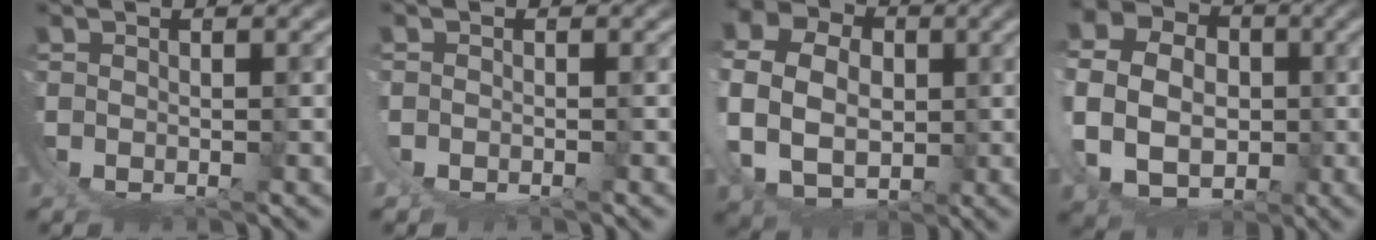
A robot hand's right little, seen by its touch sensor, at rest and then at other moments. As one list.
[{"total": 1.7, "force": [0.2, 1.7, 0.5], "torque": [-0.021, 0.000, 0.001]}, {"total": 13.7, "force": [3.5, 10.5, 8.1], "torque": [-0.155, -0.016, 0.055]}, {"total": 15.0, "force": [3.1, 12.2, 8.2], "torque": [-0.152, -0.012, 0.038]}]